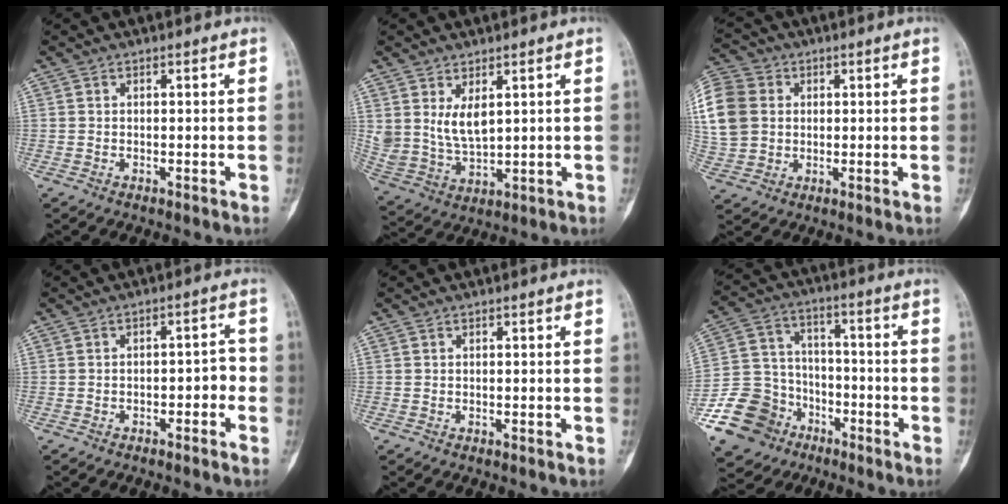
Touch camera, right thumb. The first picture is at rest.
{"total": 7.3, "force": [2.8, 4.0, 5.5], "torque": [-0.102, -0.018, 0.072]}
{"total": 23.0, "force": [4.6, 19.3, 11.6], "torque": [-0.324, 0.056, 0.100]}
{"total": 3.9, "force": [-1.6, 2.0, 2.9], "torque": [-0.029, 0.028, -0.023]}
{"total": 0.0}
{"total": 15.5, "force": [-8.2, 12.3, 4.7], "torque": [-0.076, 0.070, -0.140]}